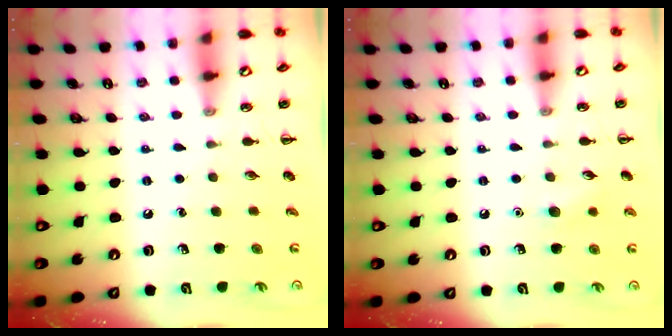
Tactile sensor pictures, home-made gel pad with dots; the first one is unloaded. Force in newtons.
{"total": 4.9, "press": 4.8, "slide": 1.3}